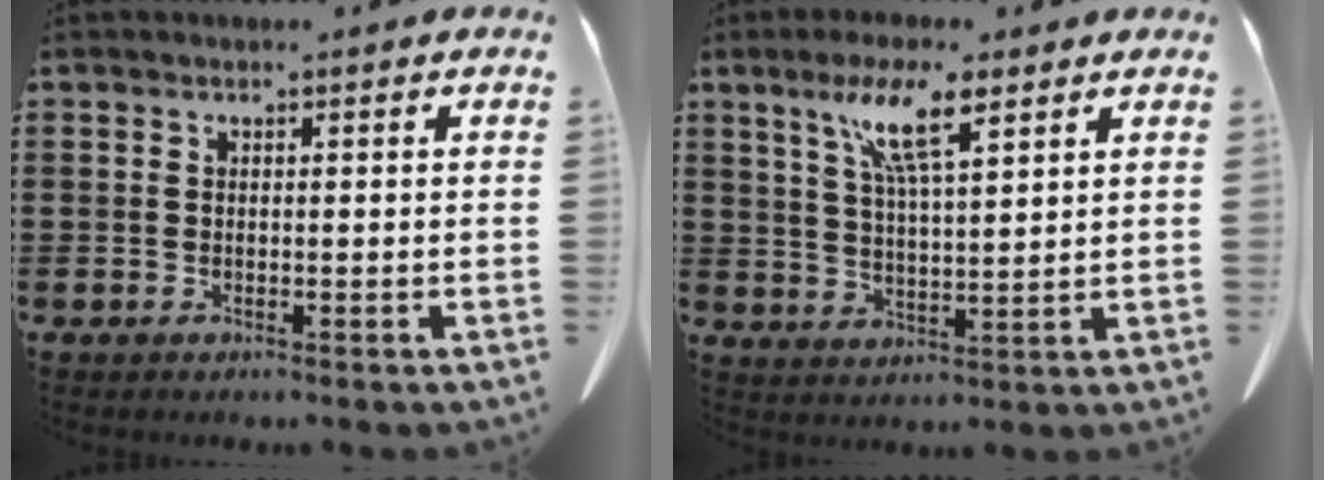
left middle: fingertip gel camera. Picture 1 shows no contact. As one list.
[{"total": 8.8, "force": [5.5, 1.6, 6.7], "torque": [-0.144, -0.002, 0.094]}]